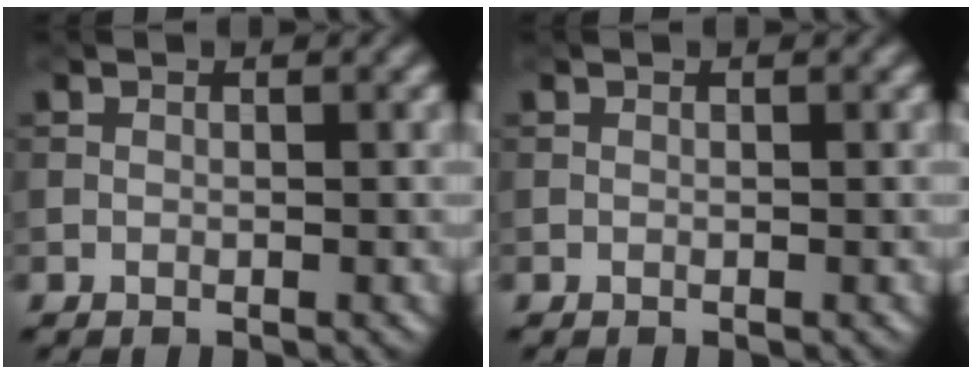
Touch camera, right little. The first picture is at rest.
{"total": 0.0}